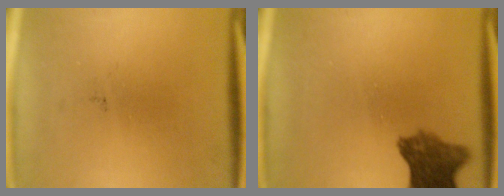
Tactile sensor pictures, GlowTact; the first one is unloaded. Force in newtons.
{"total": 7.1}